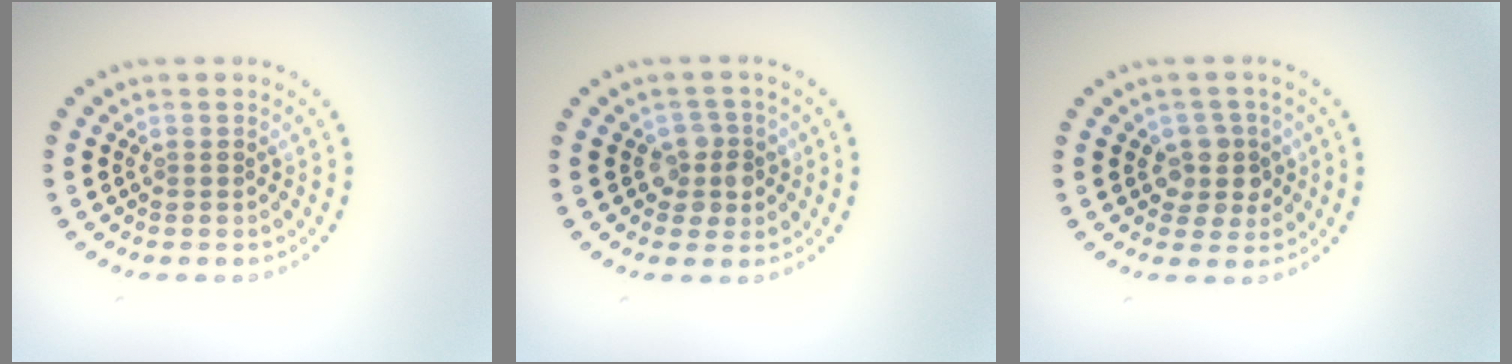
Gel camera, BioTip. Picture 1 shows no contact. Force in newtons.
{"total": 2.4, "press": 2.2, "slide": 1.1}
{"total": 2.8, "press": 2.4, "slide": 1.5}